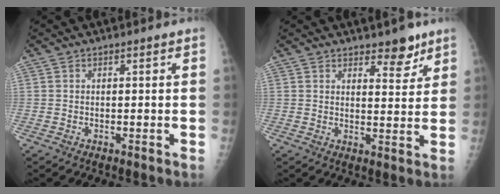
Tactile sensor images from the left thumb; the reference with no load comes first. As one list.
[{"total": 5.2, "force": [3.9, 2.3, 2.7], "torque": [-0.011, -0.029, 0.056]}]